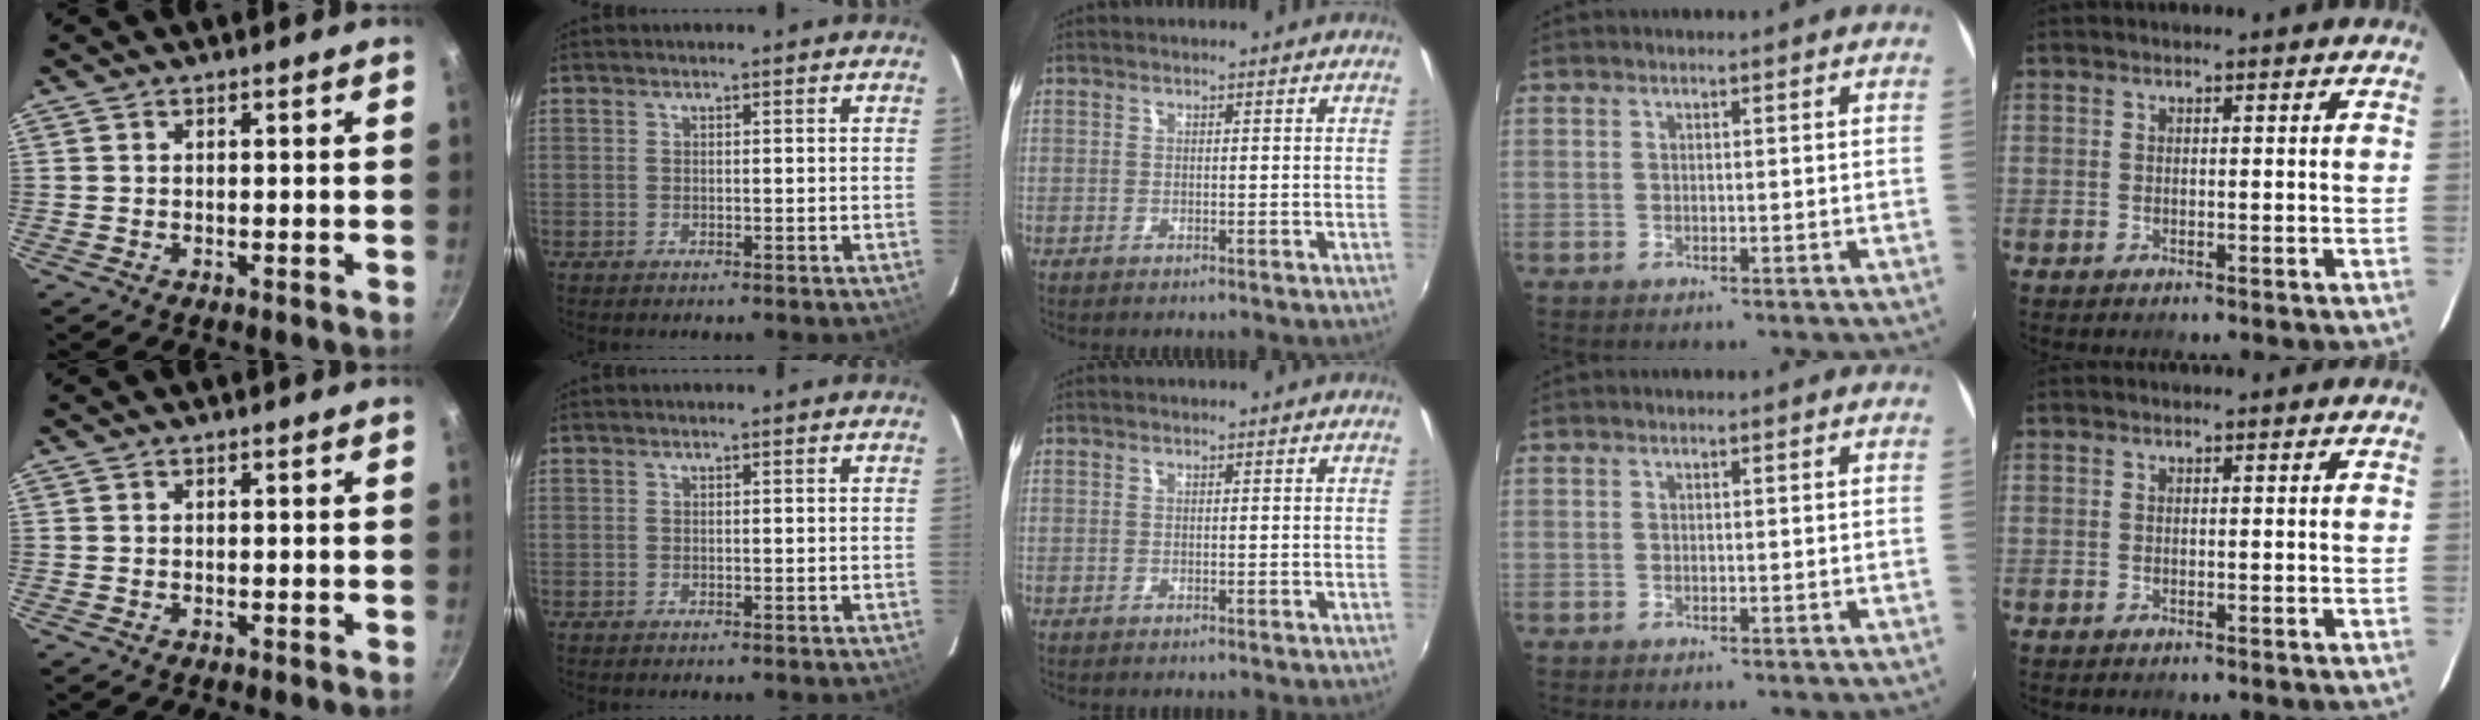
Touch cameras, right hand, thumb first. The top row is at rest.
{}